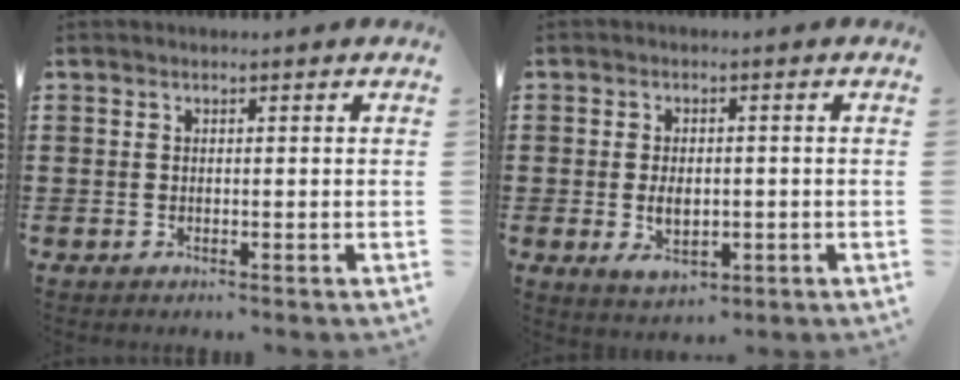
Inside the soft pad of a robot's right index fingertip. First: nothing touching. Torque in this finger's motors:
{"motor_torque": [1.09, 1.05, 0.17, 0.09]}